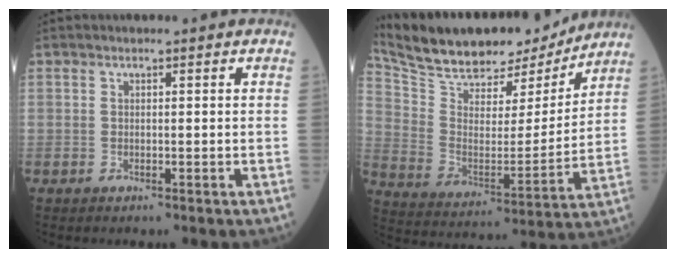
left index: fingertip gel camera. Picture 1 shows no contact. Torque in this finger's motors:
{"motor_torque": [1.00, -1.14, 0.53, 0.10]}